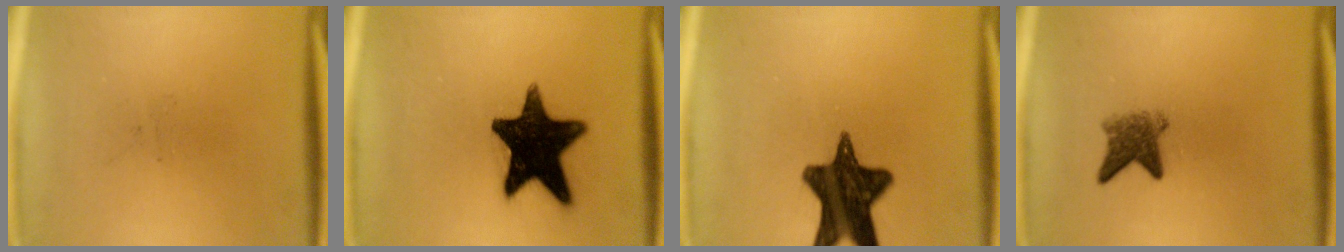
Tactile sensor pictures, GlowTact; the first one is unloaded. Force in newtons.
{"total": 17.2}
{"total": 14.3}
{"total": 3.8}